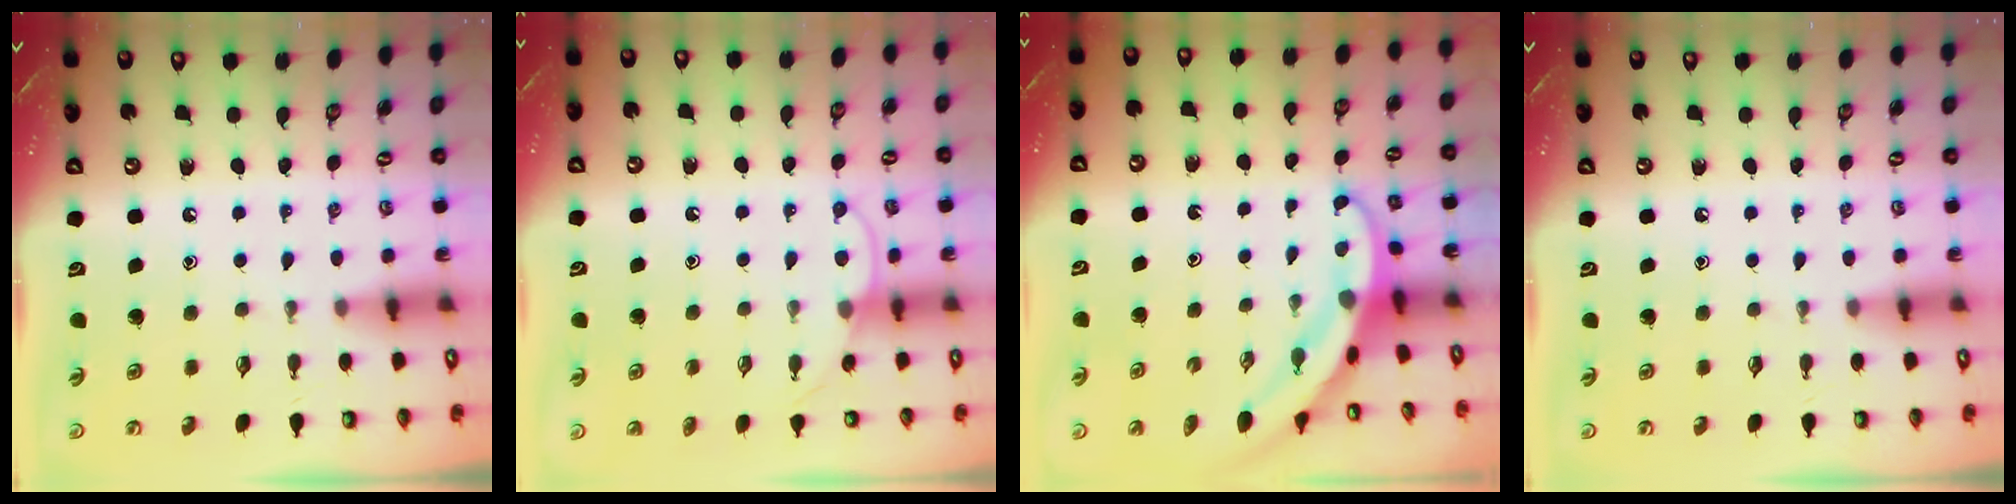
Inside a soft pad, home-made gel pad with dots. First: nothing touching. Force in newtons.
{"total": 7.3, "press": 7.3, "slide": 0.7}
{"total": 3.5, "press": 3.5, "slide": 0.2}
{"total": 0.0}